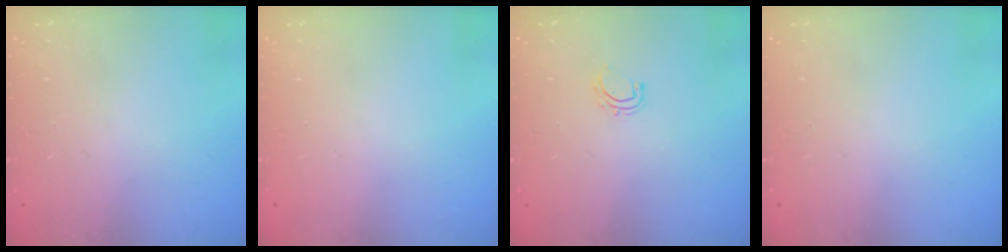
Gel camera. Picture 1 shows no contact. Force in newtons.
{"total": 0.0}
{"total": 4.8, "press": 4.7, "slide": 0.7}
{"total": 0.0}